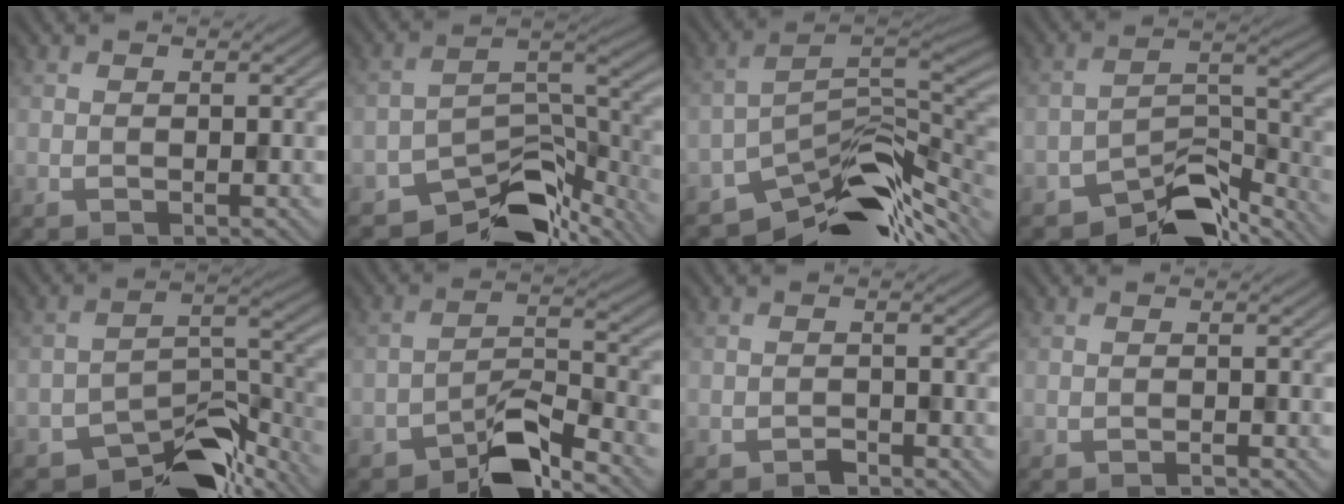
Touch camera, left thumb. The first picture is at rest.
{"total": 11.3, "force": [-9.0, 4.5, 5.1], "torque": [-0.071, -0.009, -0.153]}
{"total": 13.4, "force": [-8.8, 5.9, 8.2], "torque": [-0.144, -0.018, -0.146]}
{"total": 10.2, "force": [-8.0, 4.0, 4.7], "torque": [-0.062, -0.002, -0.144]}
{"total": 11.1, "force": [-8.6, 4.5, 5.3], "torque": [-0.066, -0.006, -0.149]}
{"total": 7.5, "force": [-5.4, 2.5, 4.4], "torque": [-0.068, 0.009, -0.106]}
{"total": 1.3, "force": [-1.1, 0.5, 0.4], "torque": [-0.006, 0.000, -0.023]}
{"total": 0.6, "force": [-0.6, 0.0, 0.2], "torque": [0.000, 0.002, -0.012]}